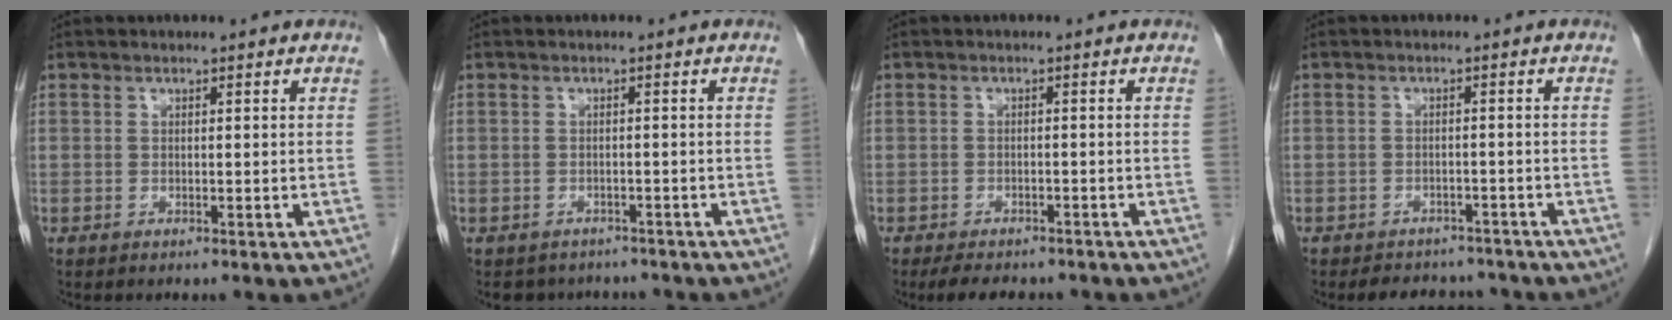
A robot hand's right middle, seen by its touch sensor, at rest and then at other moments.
{"total": 4.8, "force": [-4.2, 2.3, 0.1], "torque": [0.003, 0.005, -0.053]}
{"total": 7.1, "force": [-6.0, 2.6, 2.8], "torque": [-0.038, -0.004, -0.081]}
{"total": 6.3, "force": [-5.7, 2.5, 1.0], "torque": [-0.007, 0.003, -0.071]}